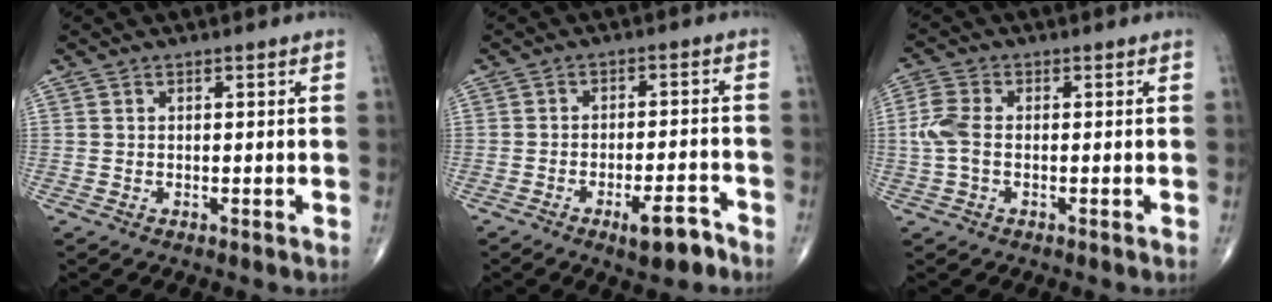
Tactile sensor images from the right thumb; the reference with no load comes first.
{"total": 6.4, "force": [-3.9, 1.9, 4.6], "torque": [-0.067, 0.024, -0.056]}
{"total": 5.1, "force": [-0.4, 3.0, 4.1], "torque": [-0.110, 0.011, -0.012]}